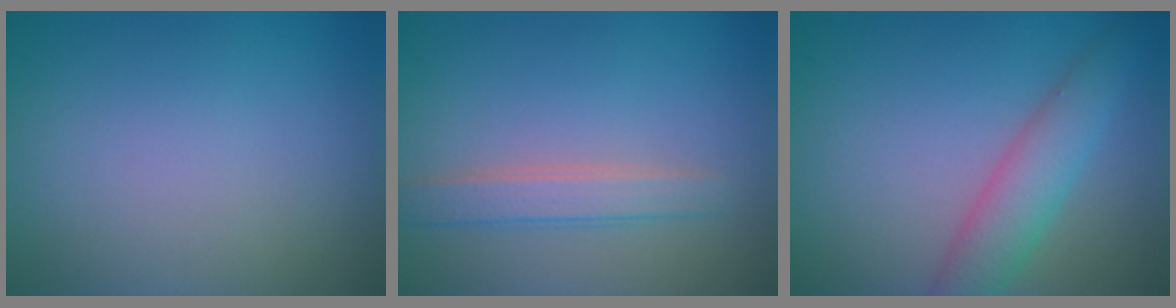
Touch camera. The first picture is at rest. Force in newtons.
{"total": 2.4, "press": 2.4, "slide": 0.2}
{"total": 4.2, "press": 4.2, "slide": 0.2}